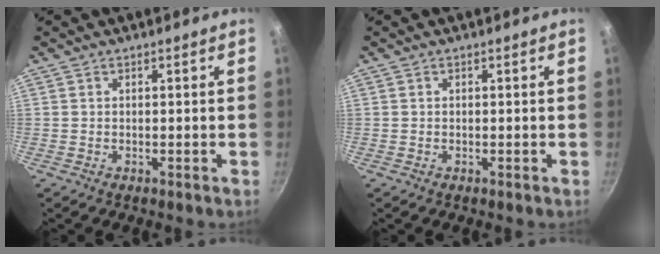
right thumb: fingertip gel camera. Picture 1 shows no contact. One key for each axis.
{"total": 0.0}